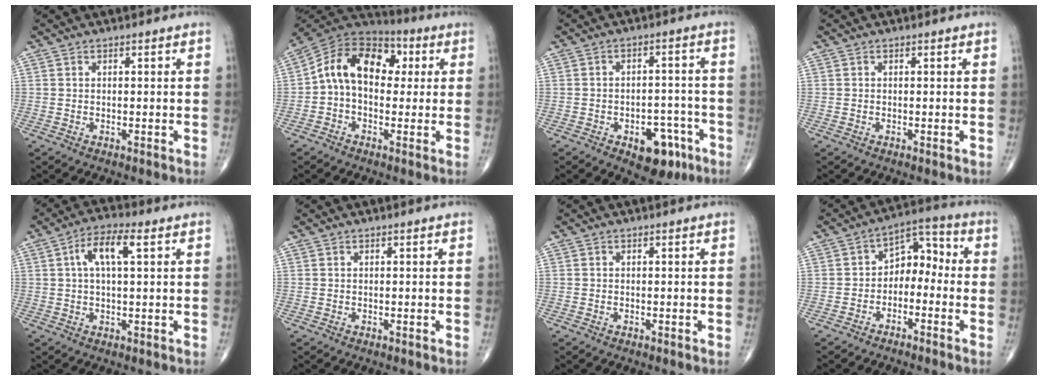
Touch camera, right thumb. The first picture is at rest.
{"total": 14.3, "force": [1.7, 9.8, 10.3], "torque": [-0.139, 0.042, 0.014]}
{"total": 9.8, "force": [-4.8, 5.7, 6.3], "torque": [-0.051, 0.036, -0.058]}
{"total": 0.0}
{"total": 7.4, "force": [2.2, 2.6, 6.5], "torque": [-0.125, 0.015, 0.036]}
{"total": 0.0}
{"total": 0.0}
{"total": 7.4, "force": [-1.8, 5.1, 5.0], "torque": [-0.047, 0.048, -0.044]}